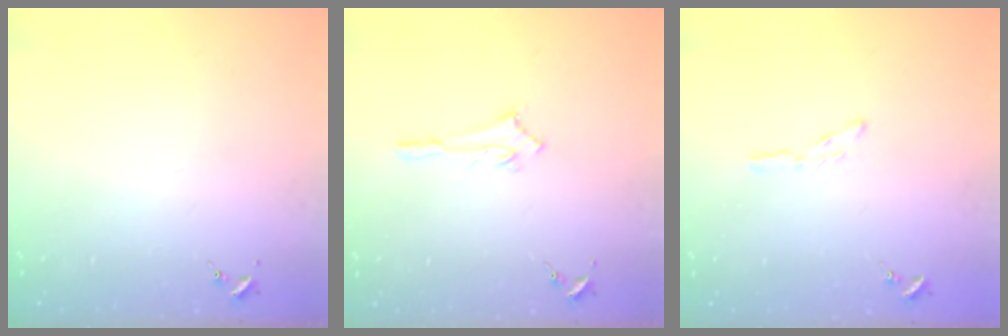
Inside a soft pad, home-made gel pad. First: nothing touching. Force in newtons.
{"total": 2.6, "press": 2.6, "slide": 0.4}
{"total": 3.0, "press": 3.0, "slide": 0.3}